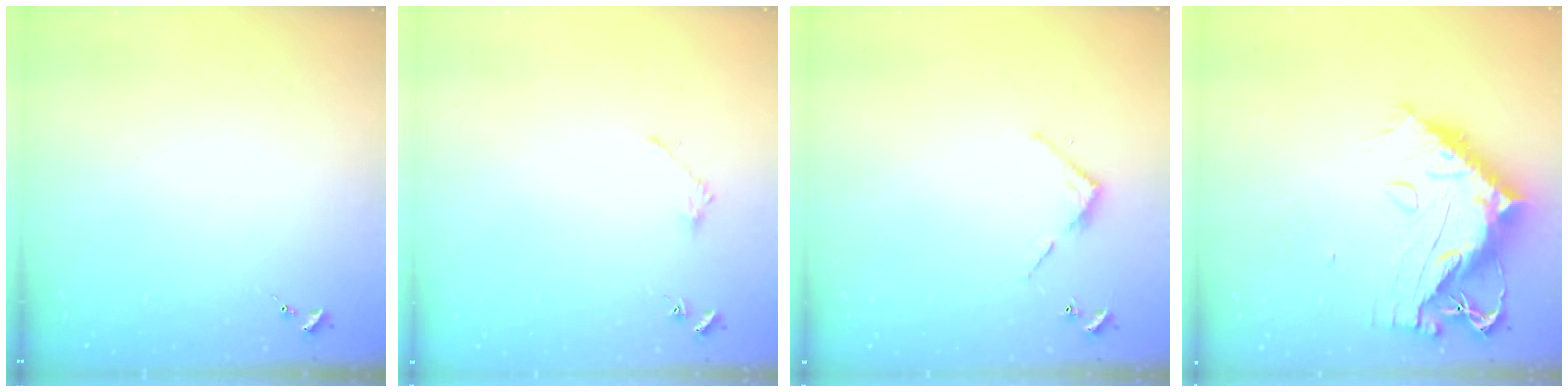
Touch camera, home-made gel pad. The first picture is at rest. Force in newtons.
{"total": 1.6, "press": 1.6, "slide": 0.2}
{"total": 3.5, "press": 3.5, "slide": 0.2}
{"total": 16.4, "press": 16.3, "slide": 1.5}